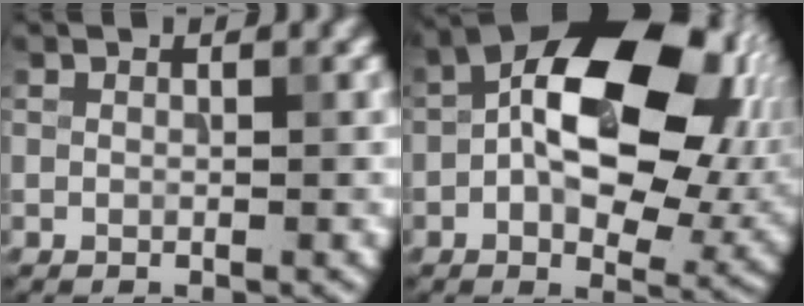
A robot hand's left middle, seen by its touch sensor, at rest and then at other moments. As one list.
[{"total": 15.5, "force": [0.7, 8.4, 13.0], "torque": [-0.184, 0.023, 0.004]}]